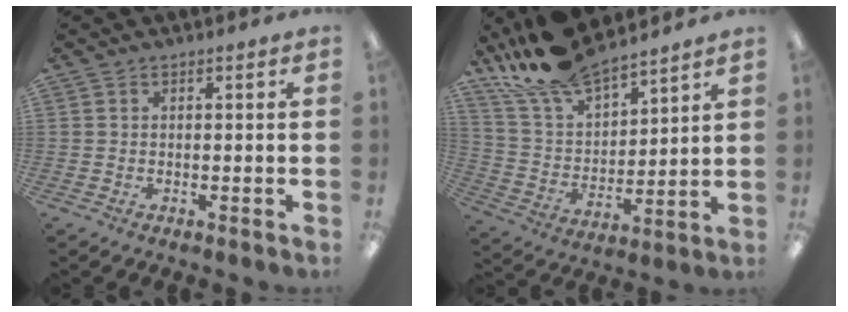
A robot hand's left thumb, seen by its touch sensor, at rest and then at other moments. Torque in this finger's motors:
{"motor_torque": [2.63, -0.04, 1.27, -1.50, 0.43]}